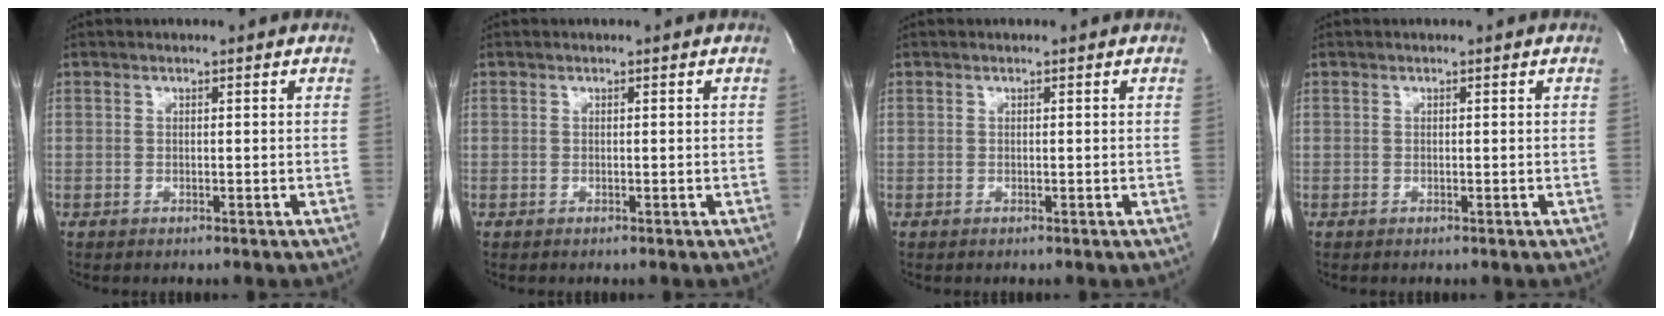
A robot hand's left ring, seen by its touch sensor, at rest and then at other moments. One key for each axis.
{"total": 0.0}
{"total": 0.0}
{"total": 0.0}